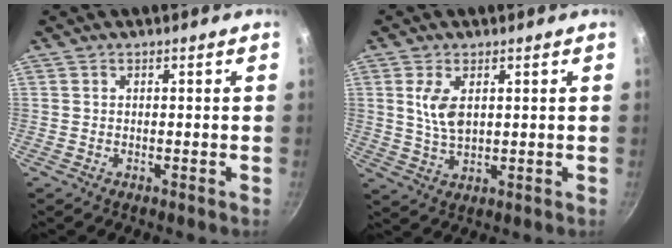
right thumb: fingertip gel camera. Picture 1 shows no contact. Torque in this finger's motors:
{"motor_torque": [-0.76, 0.41, 0.83, 0.26, 0.07]}